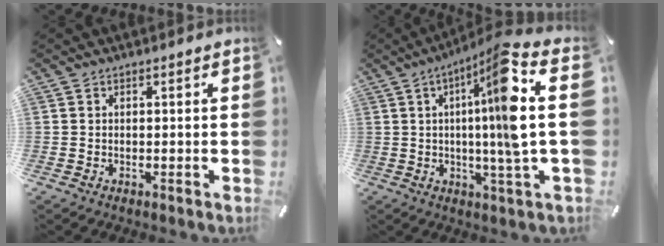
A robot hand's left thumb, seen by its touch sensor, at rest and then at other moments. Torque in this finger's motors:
{"motor_torque": [0.52, 0.56, 1.11, 0.50, 0.29]}